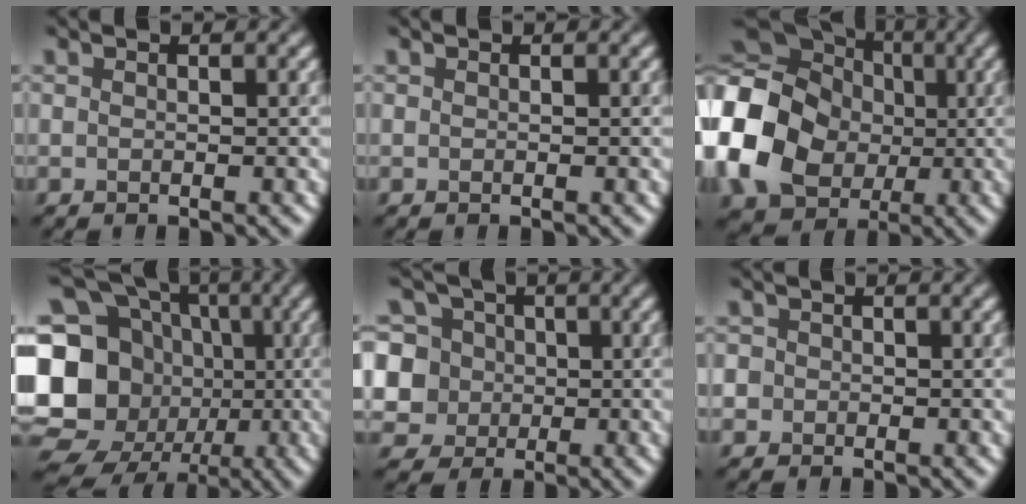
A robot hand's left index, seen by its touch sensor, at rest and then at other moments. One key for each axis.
{"total": 0.0}
{"total": 16.7, "fx": -0.6, "fy": 14.5, "fz": 8.2, "tx": -0.196, "ty": -0.015, "tz": -0.059}
{"total": 21.6, "fx": -2.4, "fy": 19.7, "fz": 8.5, "tx": -0.192, "ty": 0.020, "tz": -0.090}
{"total": 8.2, "fx": 1.0, "fy": 7.8, "fz": 2.4, "tx": -0.065, "ty": 0.029, "tz": 0.000}
{"total": 2.0, "fx": -0.2, "fy": 2.0, "fz": 0.4, "tx": 0.009, "ty": 0.009, "tz": -0.026}